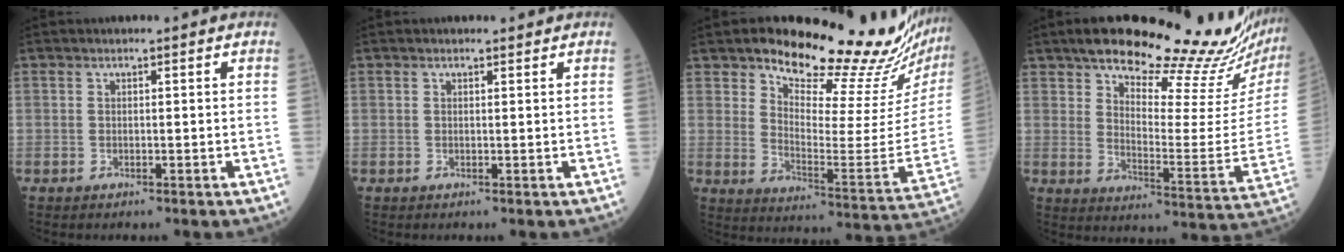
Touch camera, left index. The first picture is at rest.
{"total": 0.9, "force": [0.8, 0.4, 0.0], "torque": [0.000, 0.008, 0.010]}
{"total": 22.2, "force": [19.4, 2.2, 10.6], "torque": [-0.161, -0.089, 0.257]}
{"total": 25.5, "force": [21.7, 2.3, 13.2], "torque": [-0.183, -0.058, 0.283]}